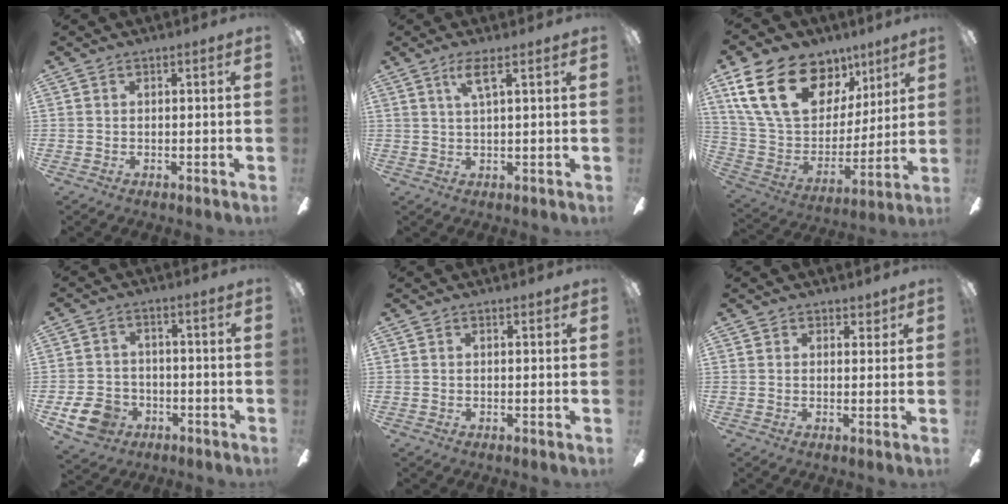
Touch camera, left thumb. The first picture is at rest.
{"total": 4.4, "force": [2.4, 0.5, 3.7], "torque": [-0.081, 0.001, 0.039]}
{"total": 24.8, "force": [12.3, 15.7, 14.7], "torque": [-0.279, -0.049, 0.228]}
{"total": 8.5, "force": [-4.1, 6.4, 3.9], "torque": [-0.089, 0.024, -0.076]}
{"total": 0.8, "force": [0.6, 0.2, 0.5], "torque": [-0.003, -0.004, 0.009]}
{"total": 2.4, "force": [1.7, 1.7, 0.4], "torque": [0.004, -0.005, 0.029]}